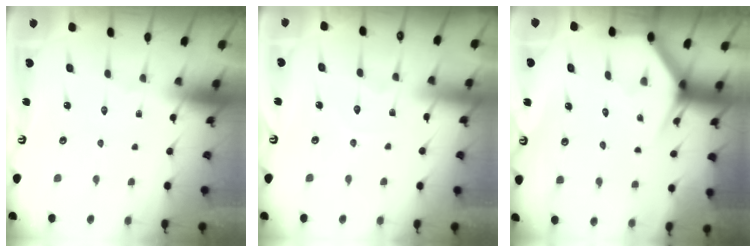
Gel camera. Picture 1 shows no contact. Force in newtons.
{"total": 4.8, "press": 4.7, "slide": 0.4}
{"total": 3.3, "press": 3.3, "slide": 0.3}